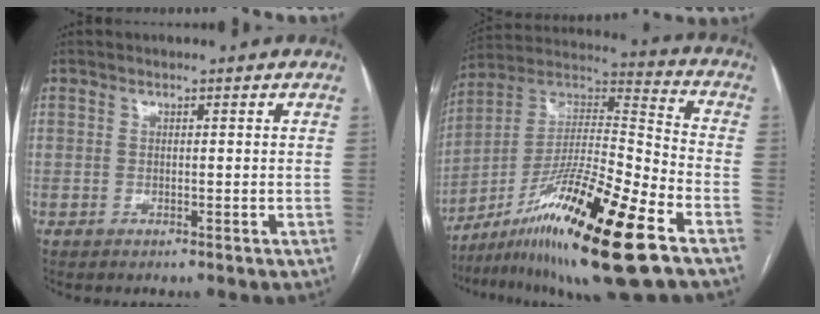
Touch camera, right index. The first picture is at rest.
{"total": 22.5, "force": [-12.5, 1.0, 18.7], "torque": [-0.334, -0.018, -0.217]}